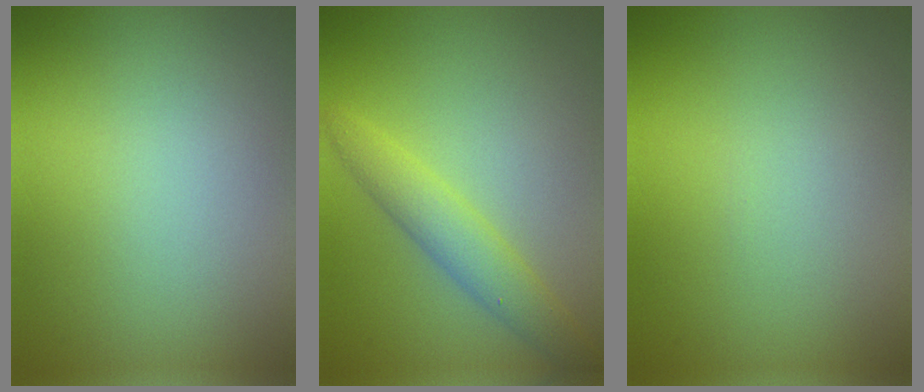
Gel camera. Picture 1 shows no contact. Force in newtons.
{"total": 3.2, "press": 3.2, "slide": 0.0}
{"total": 0.0}